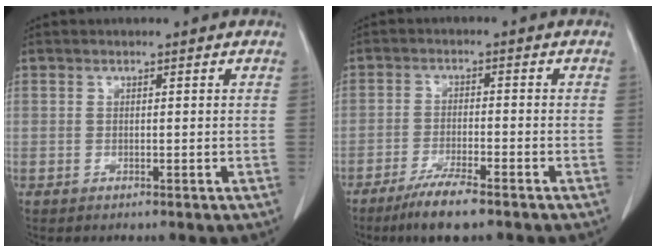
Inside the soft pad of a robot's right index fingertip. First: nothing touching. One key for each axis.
{"total": 6.8, "fx": -5.0, "fy": 0.5, "fz": 4.6, "tx": -0.084, "ty": -0.016, "tz": -0.086}